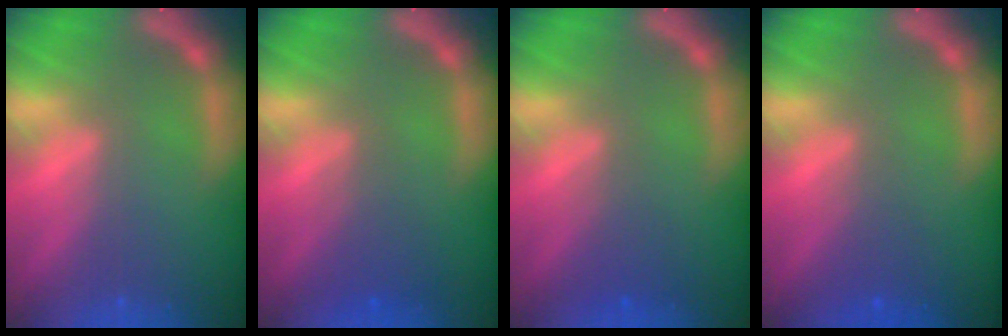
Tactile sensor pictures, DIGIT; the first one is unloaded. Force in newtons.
{"total": 2.4}
{"total": 2.0}
{"total": 1.9}